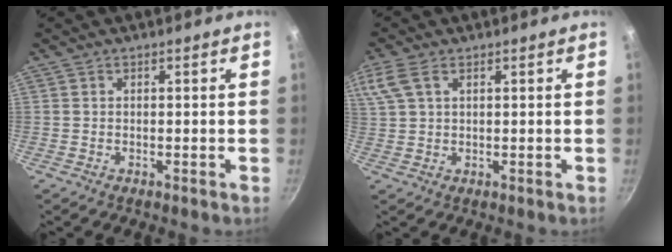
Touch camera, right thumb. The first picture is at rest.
{"total": 6.2, "force": [3.0, 3.4, 4.3], "torque": [-0.102, 0.015, 0.062]}